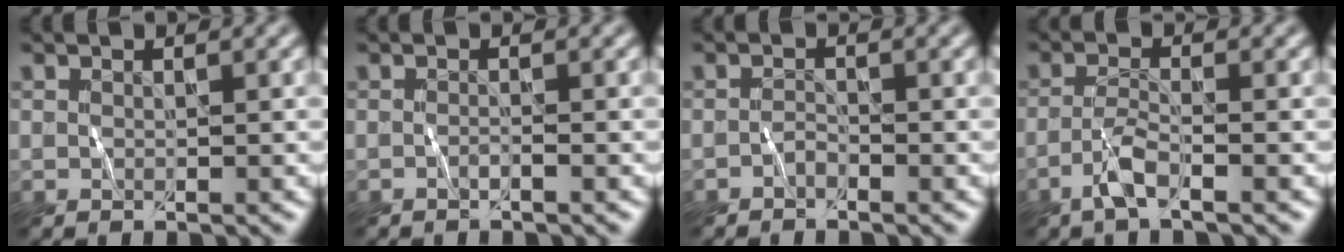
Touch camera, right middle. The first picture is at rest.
{"total": 0.6, "force": [-0.5, 0.0, 0.4], "torque": [-0.006, 0.001, -0.010]}
{"total": 0.8, "force": [-0.6, 0.2, 0.3], "torque": [-0.005, 0.003, -0.014]}
{"total": 2.6, "force": [-1.8, 0.4, 1.8], "torque": [-0.043, 0.009, -0.041]}